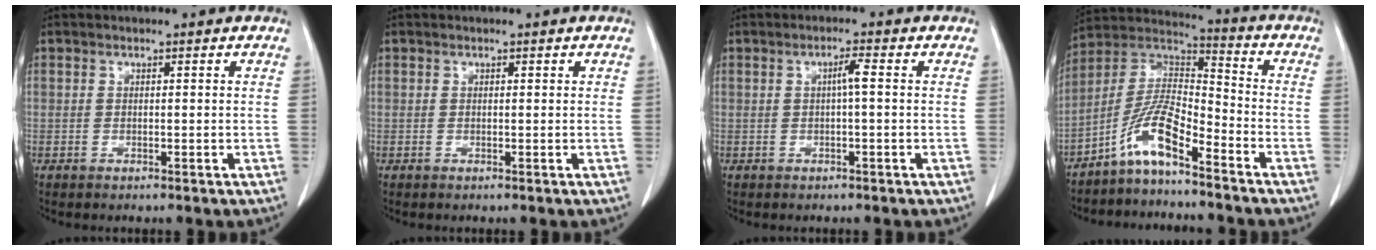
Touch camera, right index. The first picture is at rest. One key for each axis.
{"total": 0.0}
{"total": 2.0, "fx": 0.1, "fy": 0.0, "fz": 2.0, "tx": -0.034, "ty": 0.005, "tz": 0.002}
{"total": 8.9, "fx": -6.0, "fy": 1.8, "fz": 6.3, "tx": -0.129, "ty": 0.023, "tz": -0.118}